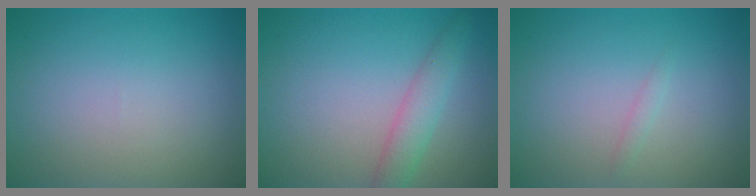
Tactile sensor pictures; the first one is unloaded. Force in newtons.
{"total": 2.7, "press": 2.7, "slide": 0.2}
{"total": 0.6, "press": 0.6, "slide": 0.1}